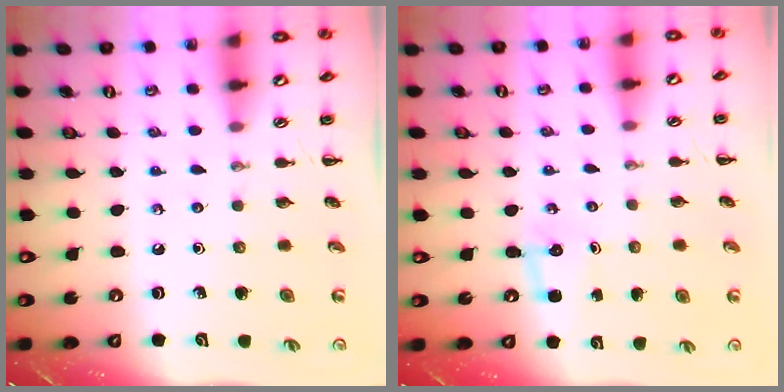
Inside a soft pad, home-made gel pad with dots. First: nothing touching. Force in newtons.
{"total": 2.6, "press": 2.5, "slide": 0.7}